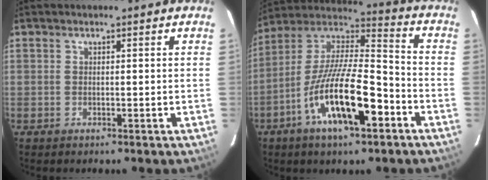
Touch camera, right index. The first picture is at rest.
{"total": 18.7, "force": [-8.3, 5.7, 15.7], "torque": [-0.291, -0.015, -0.152]}